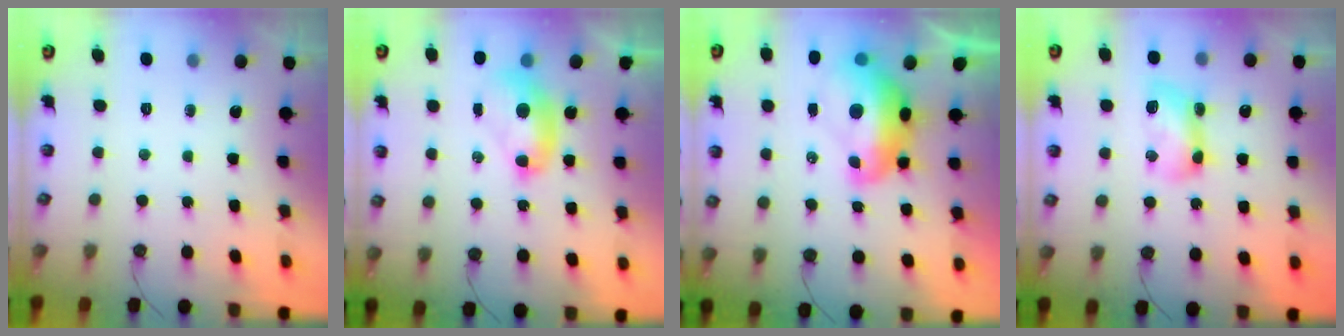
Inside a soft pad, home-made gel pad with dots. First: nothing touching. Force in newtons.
{"total": 2.6, "press": 2.6, "slide": 0.1}
{"total": 5.3, "press": 5.1, "slide": 1.4}
{"total": 8.8, "press": 8.8, "slide": 0.4}